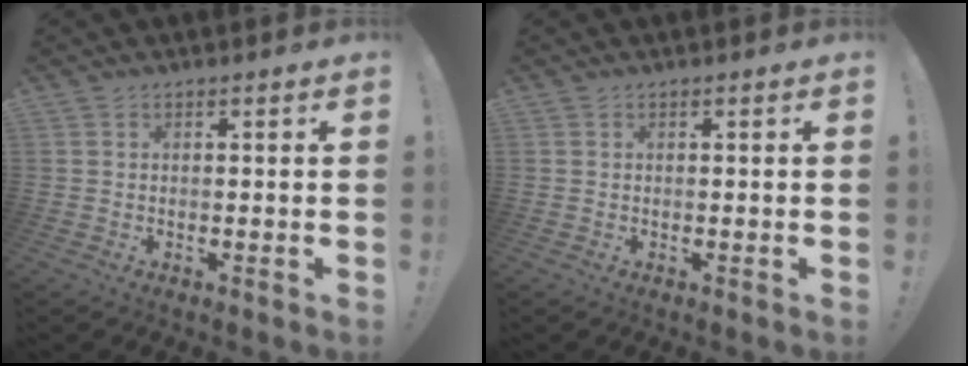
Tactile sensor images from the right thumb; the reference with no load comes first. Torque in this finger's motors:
{"motor_torque": [0.00, 0.00, 0.00, 0.00, 0.00]}